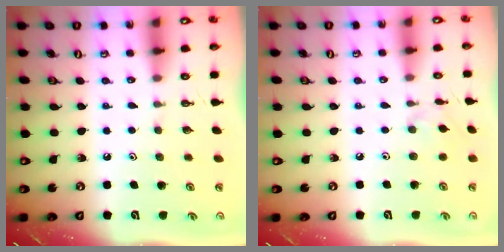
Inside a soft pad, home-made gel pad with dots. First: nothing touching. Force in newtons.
{"total": 1.5, "press": 1.4, "slide": 0.5}